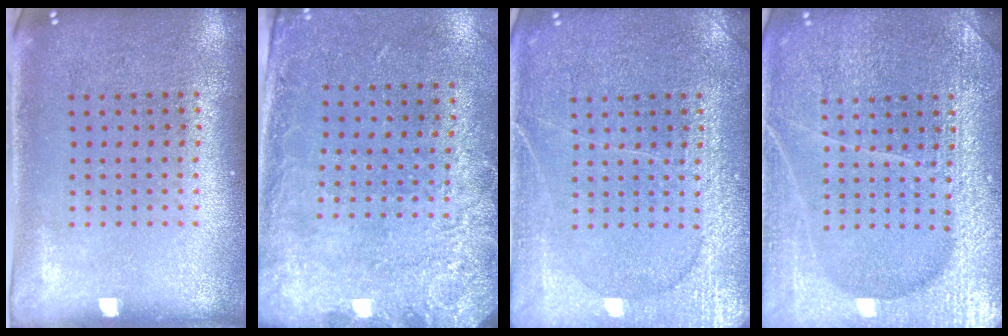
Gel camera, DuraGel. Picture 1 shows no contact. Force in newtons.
{"total": 2.8, "press": 2.0, "slide": 1.9}
{"total": 4.9, "press": 4.9, "slide": 0.6}
{"total": 6.2, "press": 6.2, "slide": 0.7}